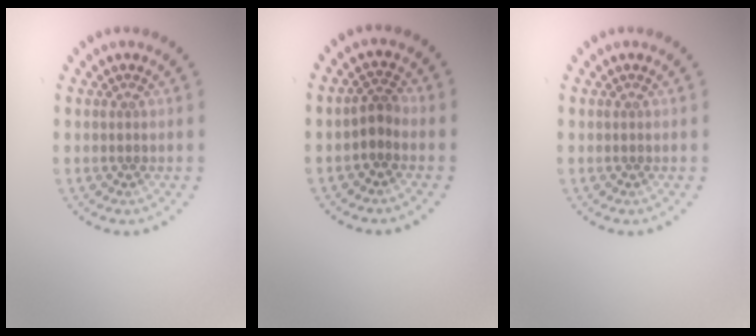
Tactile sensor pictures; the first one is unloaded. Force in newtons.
{"total": 1.5, "press": 1.3, "slide": 0.9}
{"total": 0.0}